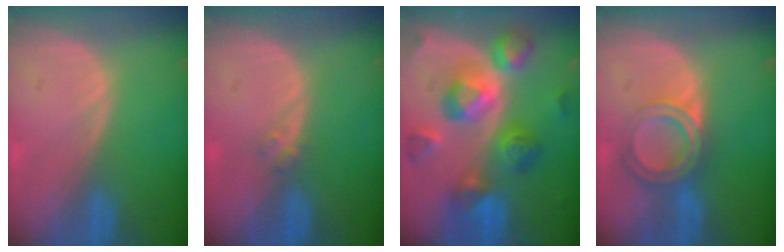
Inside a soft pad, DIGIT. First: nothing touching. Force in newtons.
{"total": 1.4, "press": 1.2, "slide": 0.7}
{"total": 10.9, "press": 10.9, "slide": 1.0}
{"total": 6.4, "press": 5.4, "slide": 3.3}